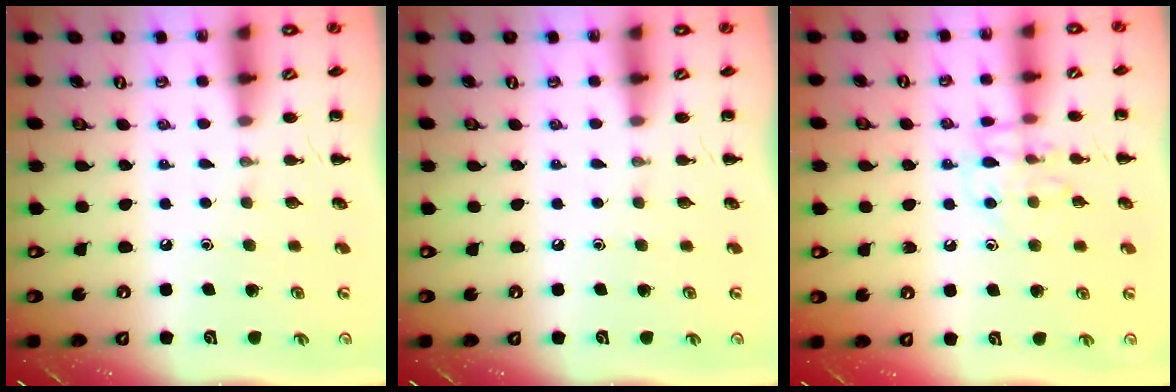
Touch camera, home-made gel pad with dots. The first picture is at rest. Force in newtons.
{"total": 0.0}
{"total": 9.5, "press": 9.5, "slide": 0.4}